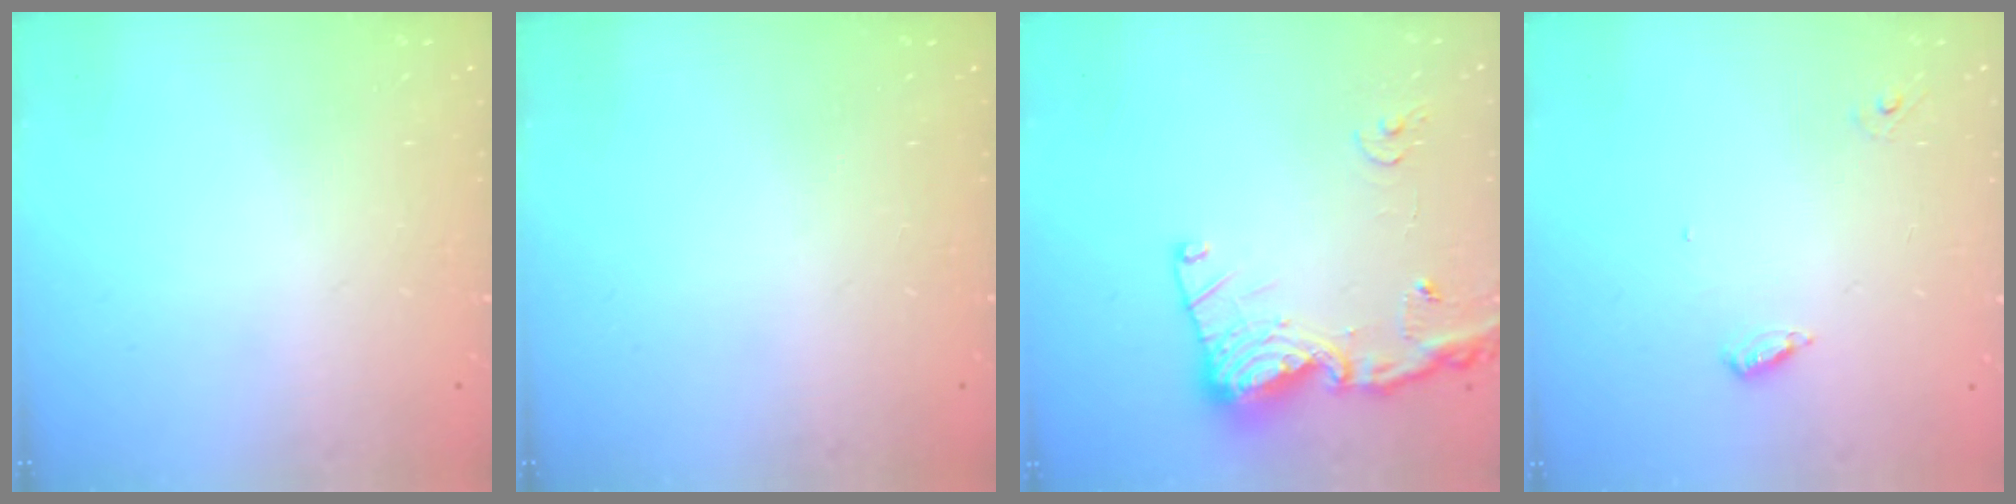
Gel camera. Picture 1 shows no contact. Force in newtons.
{"total": 0.0}
{"total": 15.8, "press": 15.7, "slide": 1.8}
{"total": 4.6, "press": 4.6, "slide": 0.4}